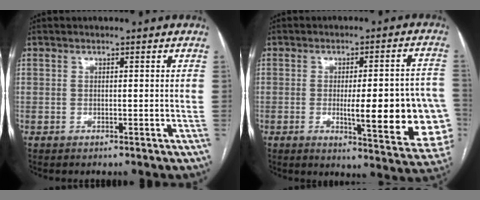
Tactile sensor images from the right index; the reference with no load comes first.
{"total": 17.1, "force": [-3.0, 3.3, 16.5], "torque": [-0.133, 0.014, -0.020]}